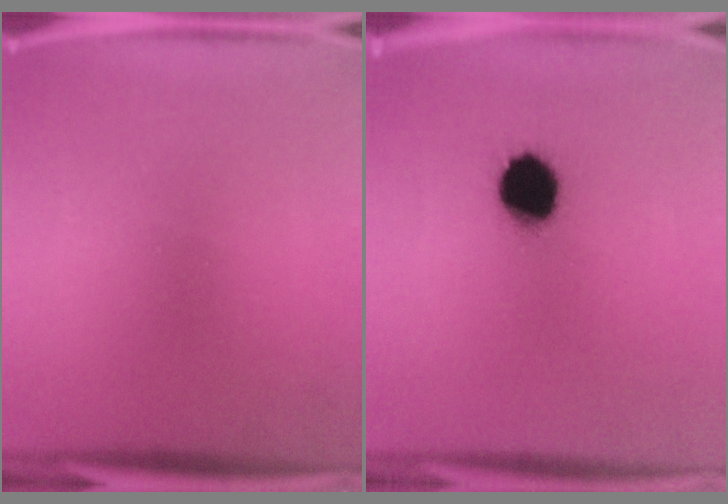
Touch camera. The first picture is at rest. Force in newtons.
{"total": 11.1}